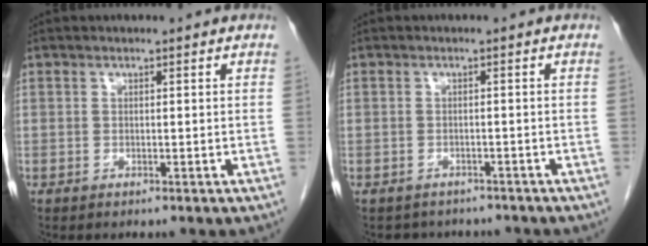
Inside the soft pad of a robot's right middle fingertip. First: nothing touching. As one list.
[{"total": 4.9, "force": [-4.4, 2.2, 0.5], "torque": [-0.007, 0.005, -0.049]}]